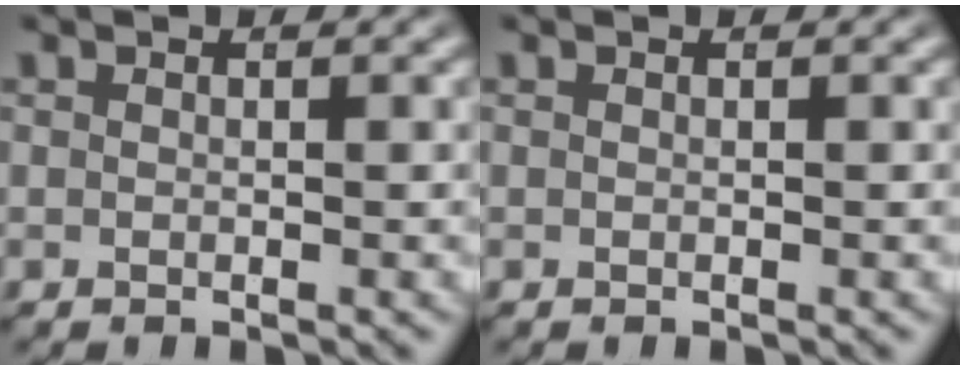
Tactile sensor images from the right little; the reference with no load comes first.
{"total": 0.0}